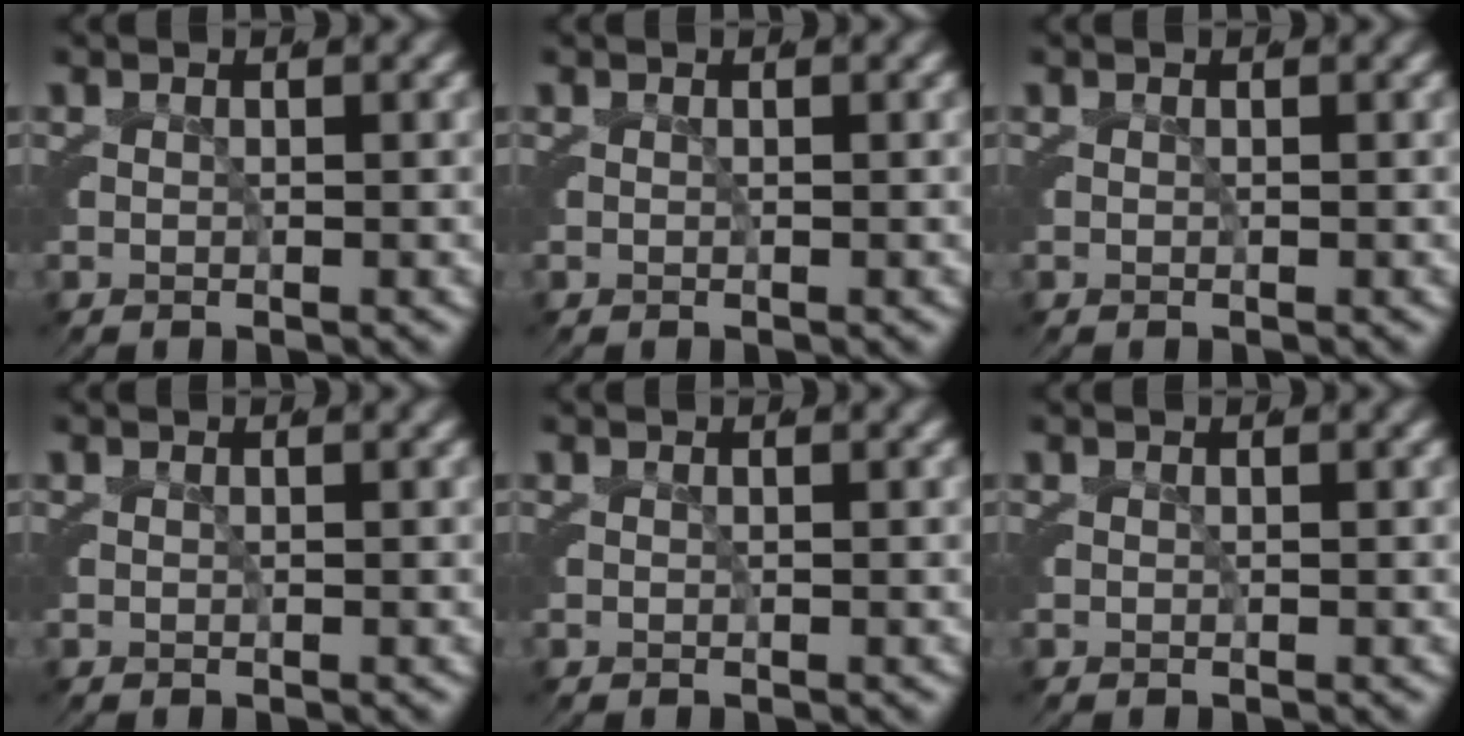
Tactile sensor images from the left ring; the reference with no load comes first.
{"total": 0.0}
{"total": 0.0}
{"total": 0.0}
{"total": 0.0}
{"total": 0.0}